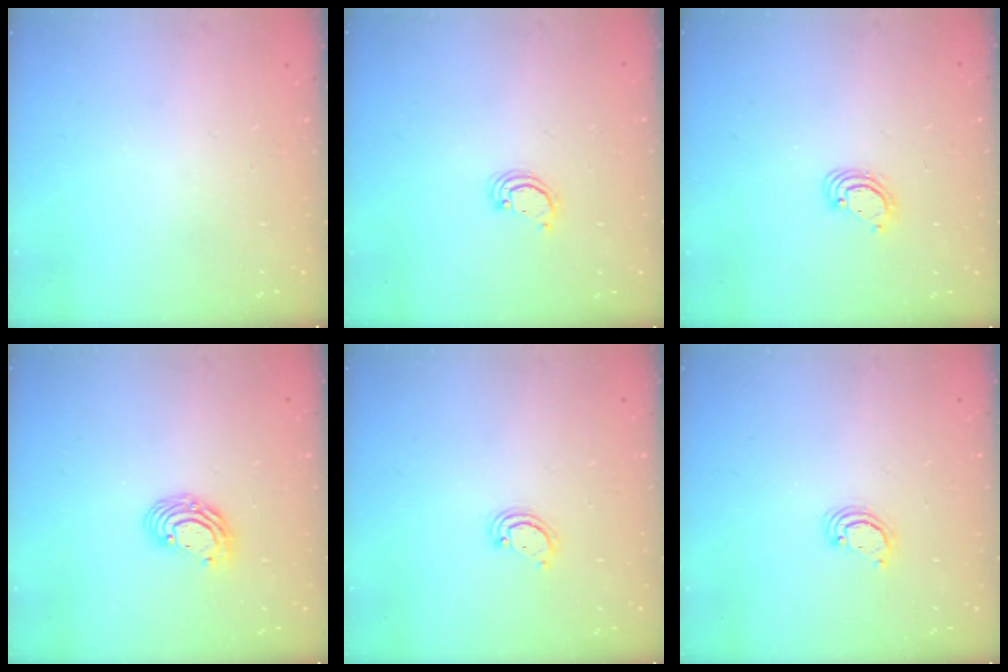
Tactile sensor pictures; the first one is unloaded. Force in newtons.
{"total": 2.1, "press": 2.1, "slide": 0.1}
{"total": 3.9, "press": 3.8, "slide": 0.4}
{"total": 7.6, "press": 7.6, "slide": 0.9}
{"total": 2.3, "press": 2.3, "slide": 0.3}
{"total": 2.3, "press": 2.3, "slide": 0.3}